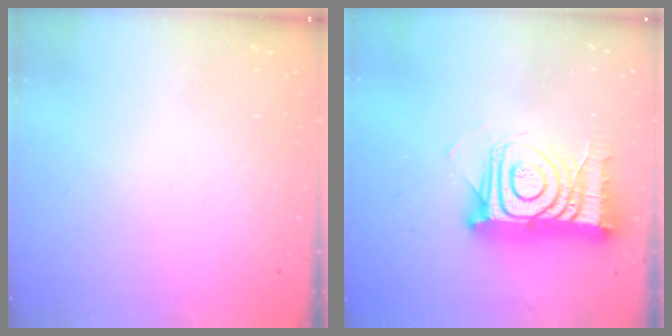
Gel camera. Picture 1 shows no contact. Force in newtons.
{"total": 17.6, "press": 17.5, "slide": 1.5}